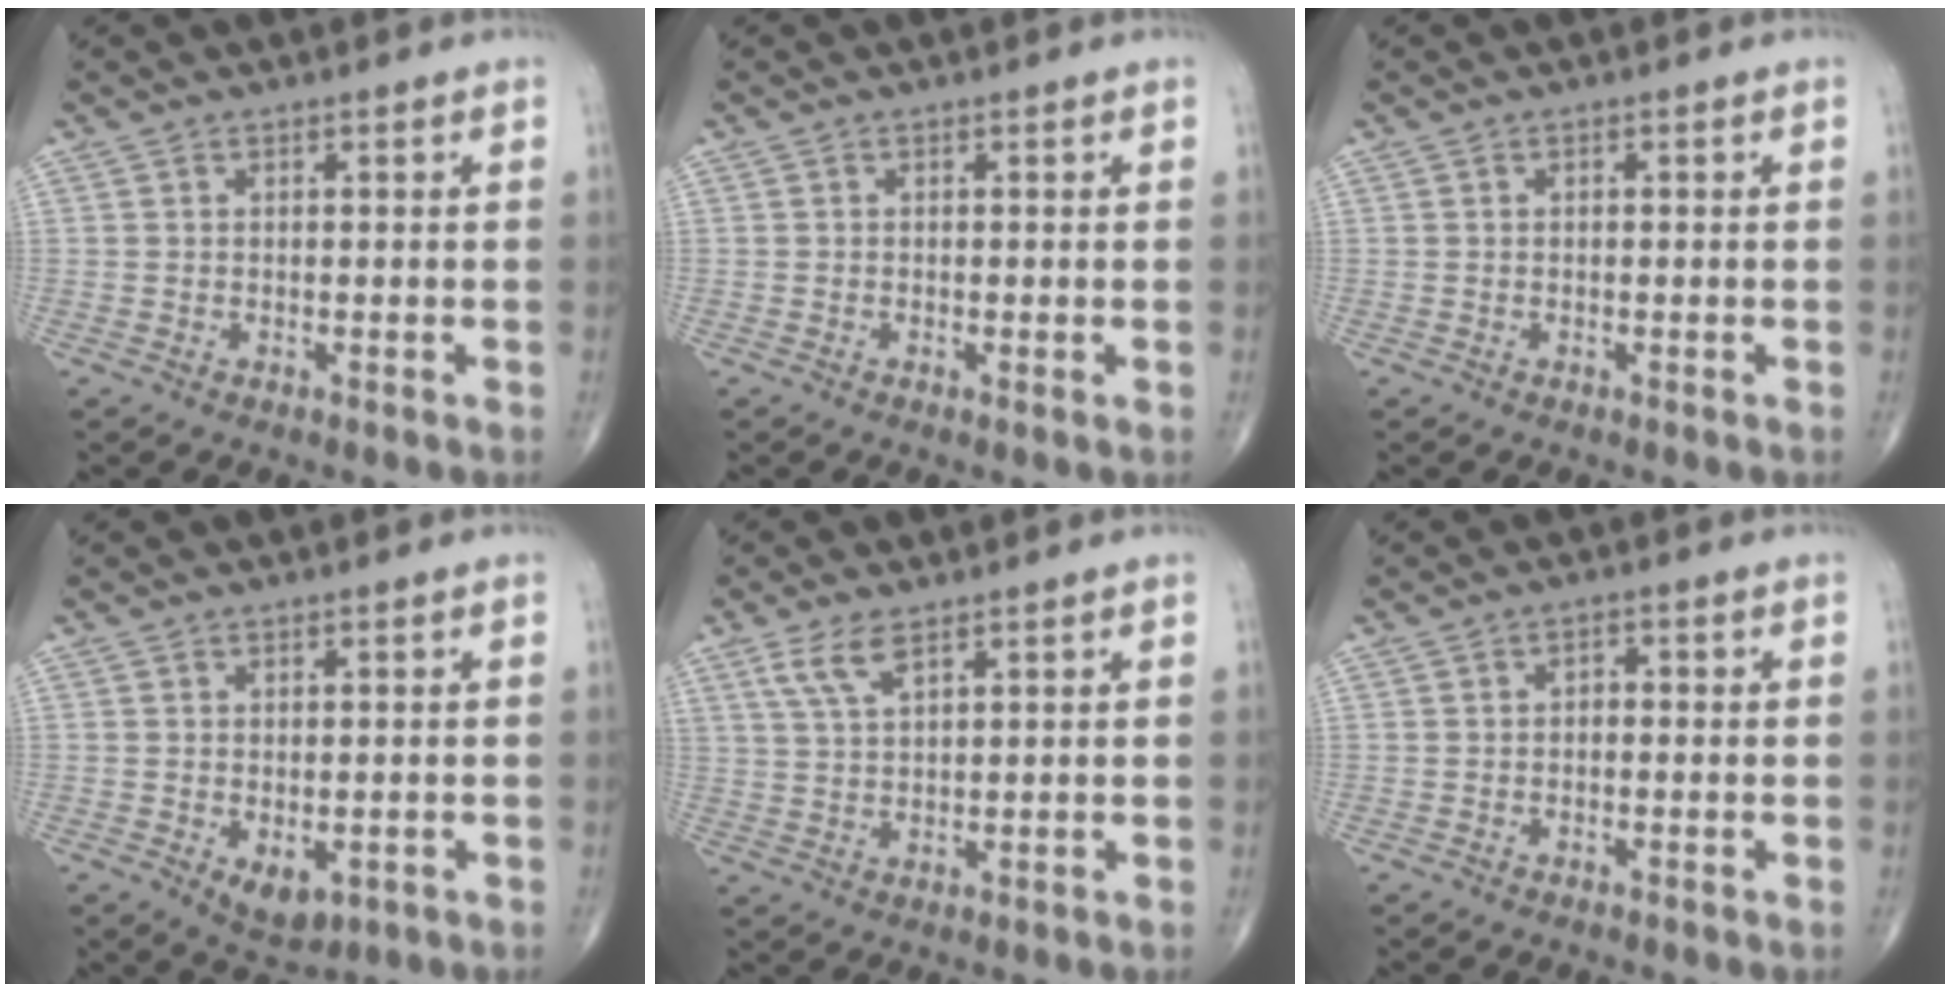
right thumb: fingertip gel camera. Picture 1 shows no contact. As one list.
[{"total": 0.6, "force": [-0.1, 0.1, 0.6], "torque": [-0.014, -0.004, -0.004]}, {"total": 0.0}, {"total": 4.3, "force": [-1.0, 2.5, 3.3], "torque": [-0.040, -0.007, -0.002]}, {"total": 4.9, "force": [3.0, 1.7, 3.5], "torque": [-0.076, -0.006, 0.067]}, {"total": 1.4, "force": [-0.2, 1.0, 1.0], "torque": [-0.007, 0.007, -0.008]}]